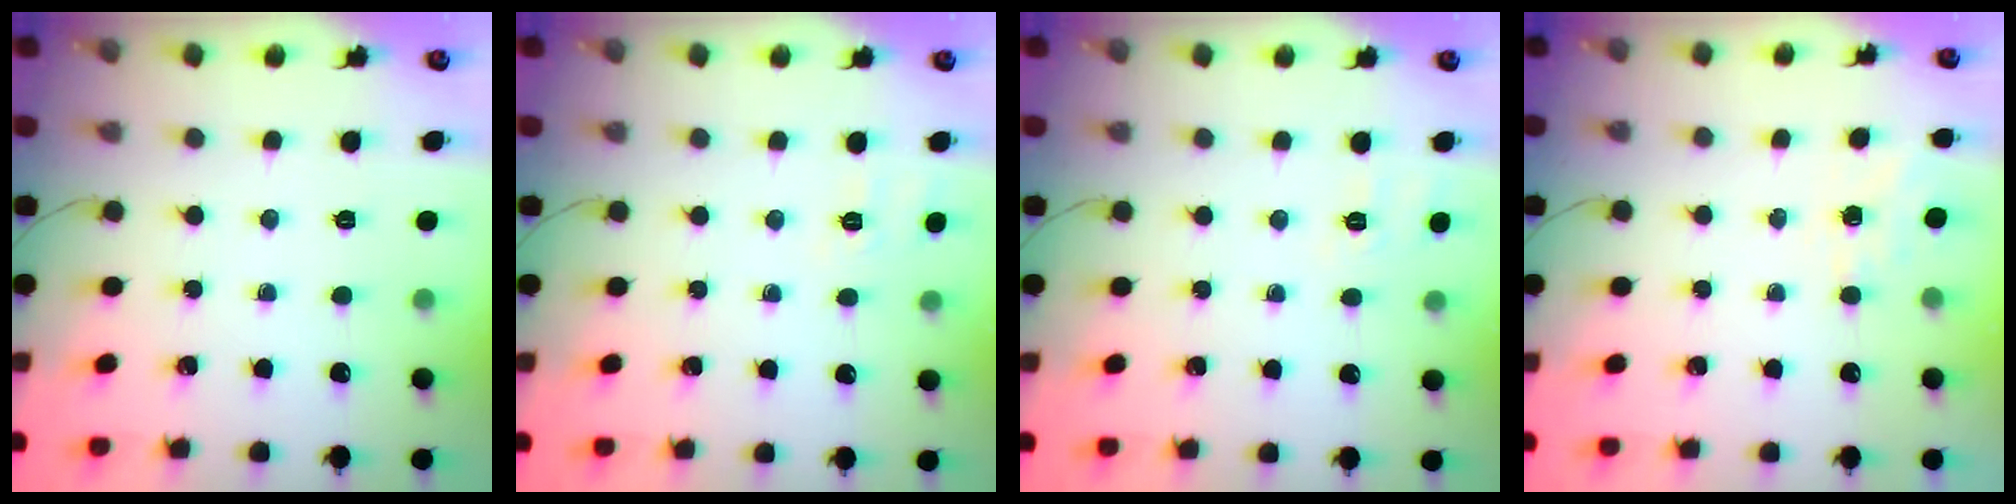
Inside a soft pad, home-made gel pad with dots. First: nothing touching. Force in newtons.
{"total": 2.7, "press": 2.0, "slide": 1.8}
{"total": 2.7, "press": 2.0, "slide": 1.8}
{"total": 5.7, "press": 5.5, "slide": 1.5}